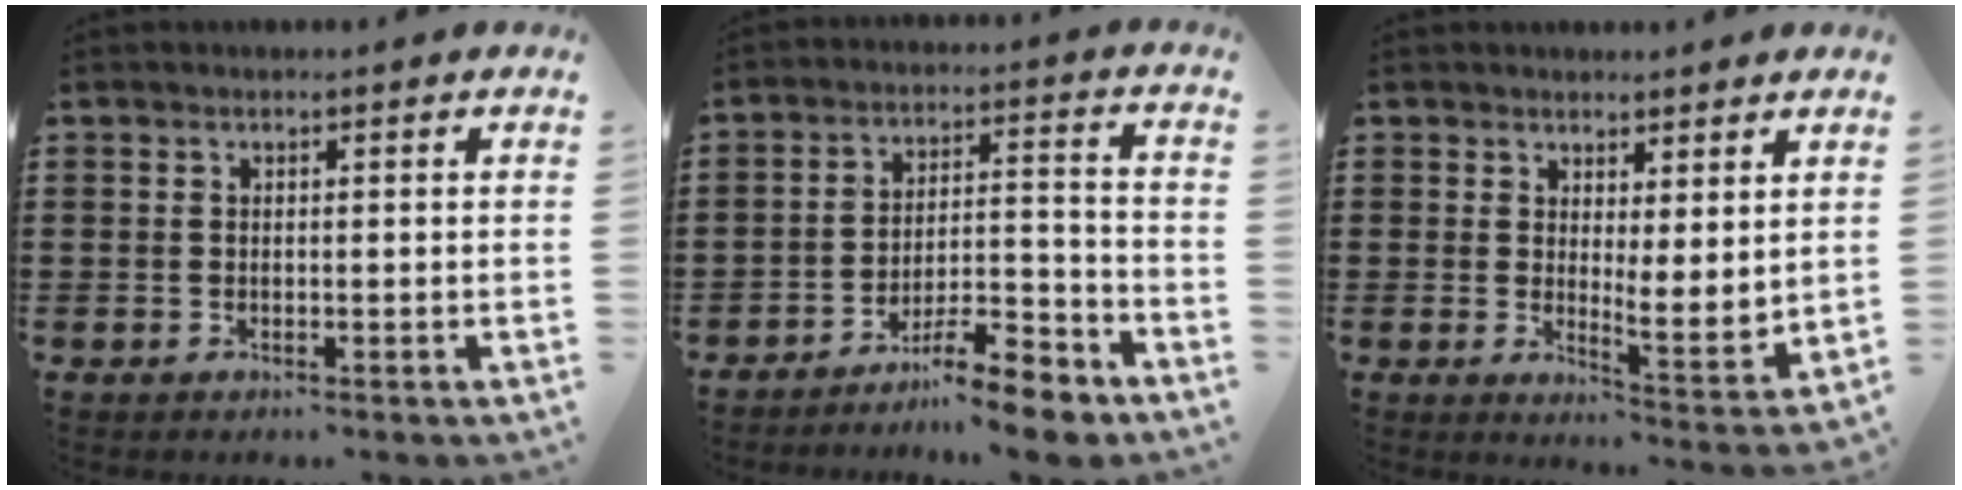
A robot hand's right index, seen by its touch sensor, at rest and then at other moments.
{"total": 9.5, "force": [-8.2, 1.2, 4.5], "torque": [-0.059, 0.030, -0.153]}
{"total": 3.2, "force": [2.9, 0.5, 1.4], "torque": [-0.032, -0.021, 0.050]}